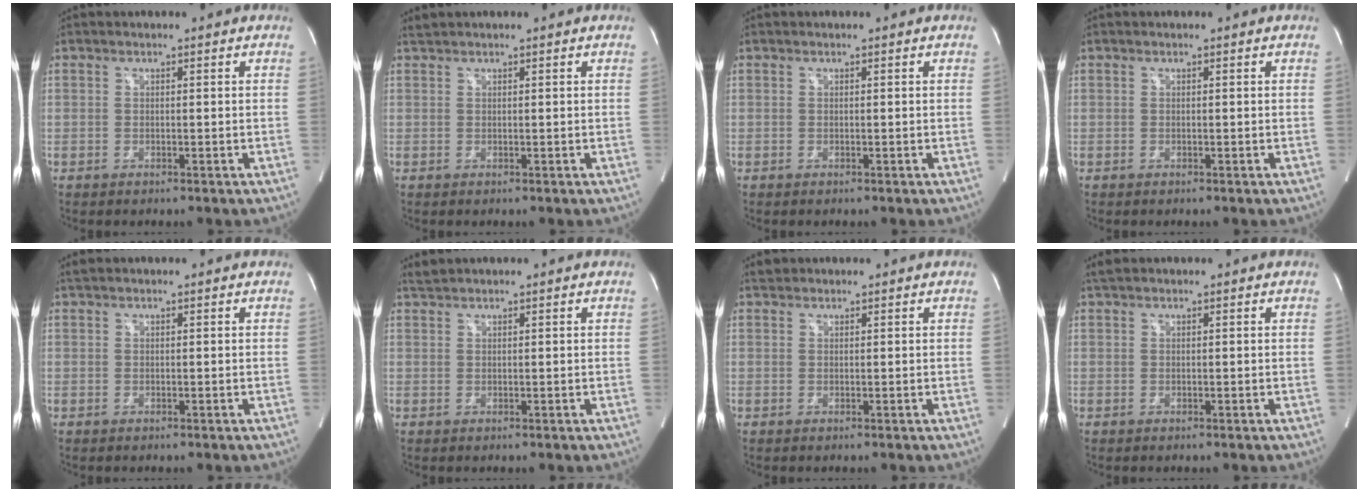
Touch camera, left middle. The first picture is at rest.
{"total": 0.8, "force": [0.7, -0.2, 0.0], "torque": [-0.010, 0.010, 0.021]}
{"total": 0.0}
{"total": 0.0}
{"total": 0.6, "force": [0.6, 0.1, 0.2], "torque": [-0.014, 0.013, 0.016]}
{"total": 1.2, "force": [1.1, -0.3, 0.0], "torque": [-0.008, 0.009, 0.030]}
{"total": 1.0, "force": [0.9, 0.4, 0.0], "torque": [-0.004, 0.010, 0.015]}
{"total": 1.1, "force": [1.0, 0.2, 0.4], "torque": [-0.017, 0.015, 0.023]}